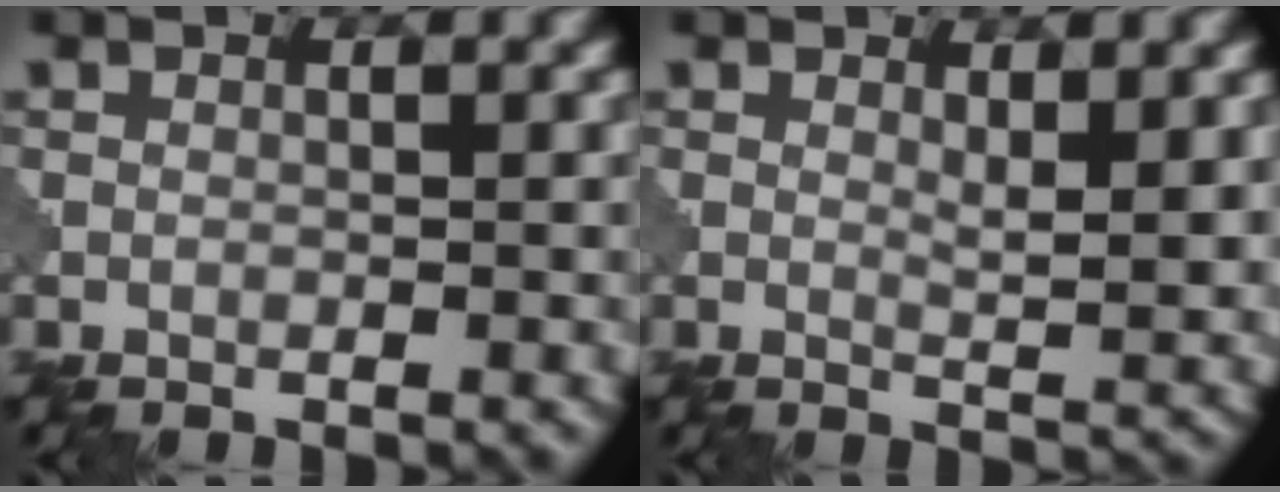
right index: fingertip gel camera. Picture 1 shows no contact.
{"total": 2.7, "force": [1.2, 0.8, 2.4], "torque": [-0.039, -0.008, 0.024]}